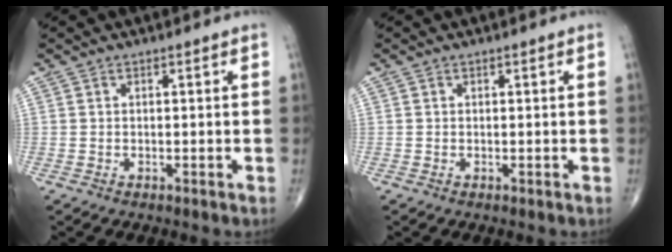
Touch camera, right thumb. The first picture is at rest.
{"total": 0.0}